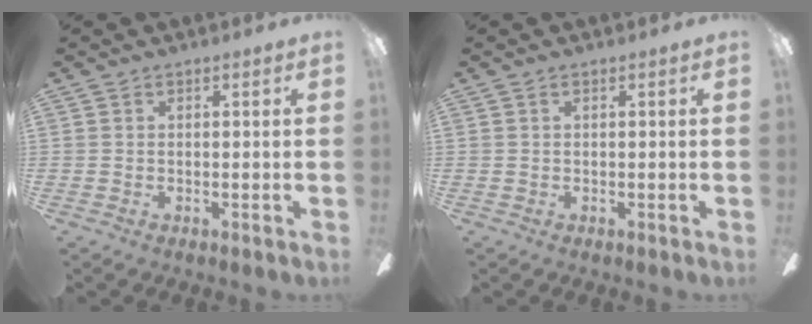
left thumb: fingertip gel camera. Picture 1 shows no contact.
{"total": 0.0}